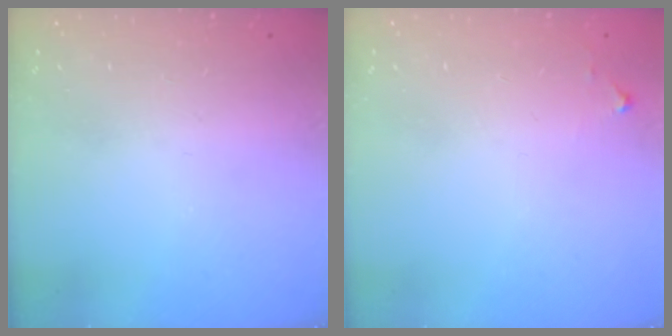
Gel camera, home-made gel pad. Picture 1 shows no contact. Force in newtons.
{"total": 5.0, "press": 5.0, "slide": 0.7}